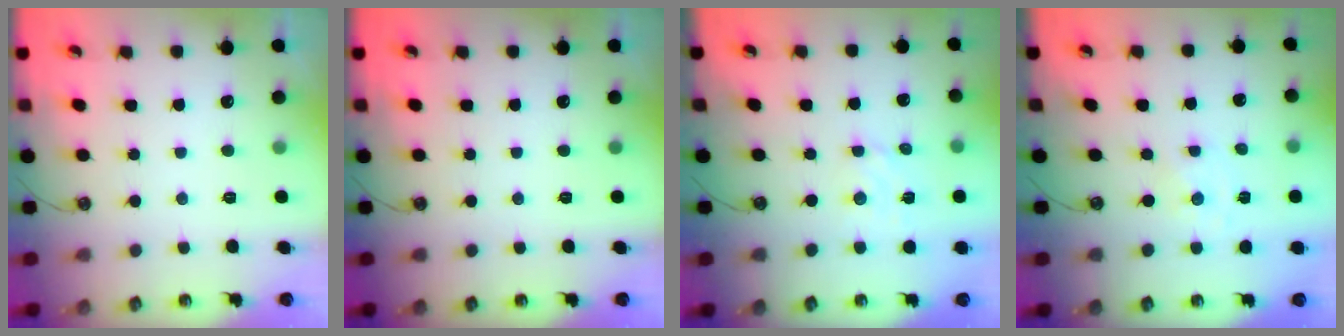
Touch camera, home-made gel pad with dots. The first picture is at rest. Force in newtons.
{"total": 0.0}
{"total": 2.6, "press": 2.6, "slide": 0.3}
{"total": 0.0}